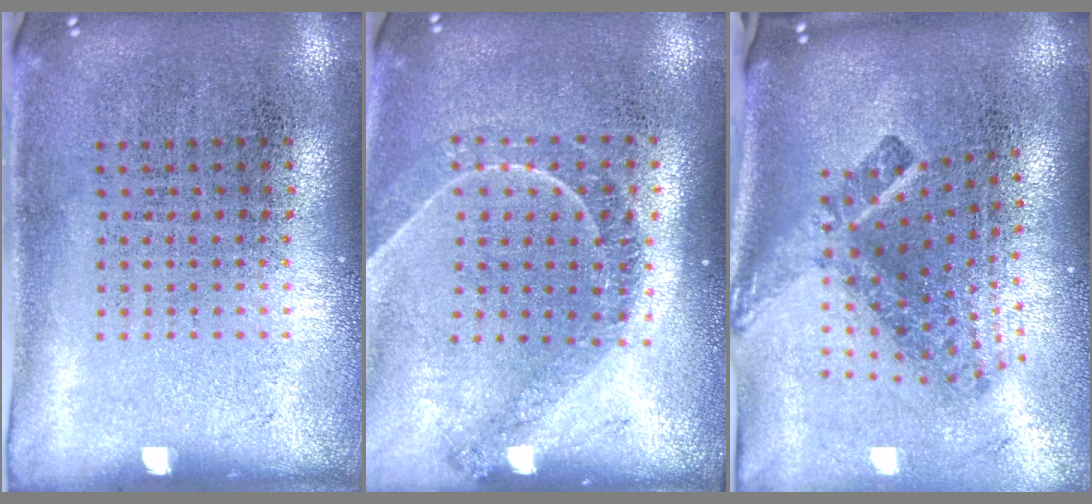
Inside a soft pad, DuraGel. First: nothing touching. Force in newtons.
{"total": 1.2, "press": 1.2, "slide": 0.3}
{"total": 2.7, "press": 1.7, "slide": 2.1}